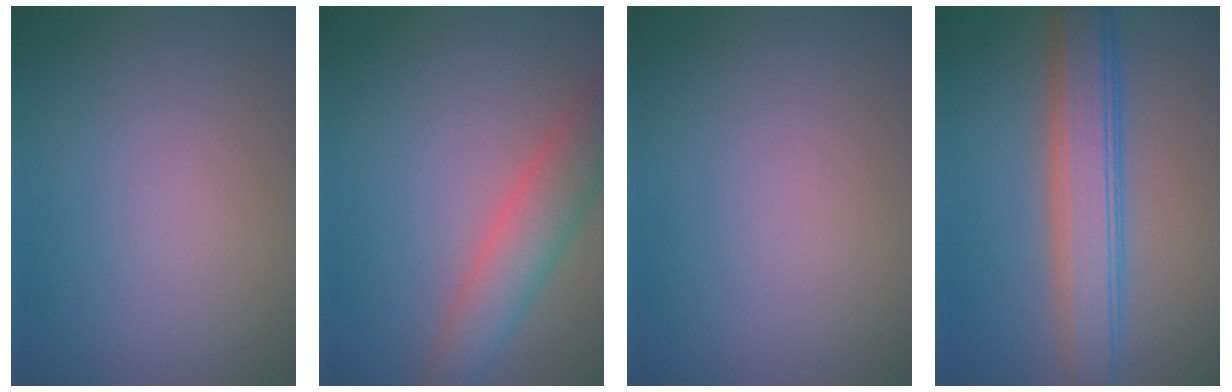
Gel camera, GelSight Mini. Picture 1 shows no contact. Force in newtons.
{"total": 4.9, "press": 4.9, "slide": 0.3}
{"total": 0.0}
{"total": 5.6, "press": 5.6, "slide": 0.1}